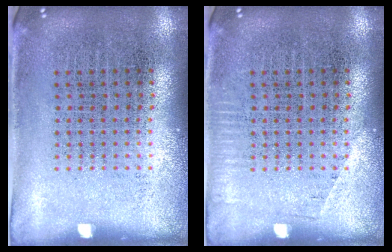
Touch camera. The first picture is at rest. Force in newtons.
{"total": 0.7, "press": 0.7, "slide": 0.2}